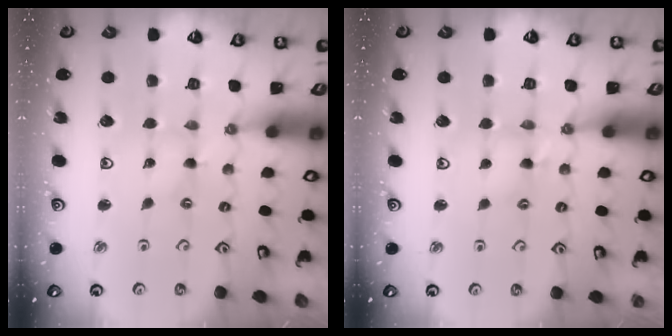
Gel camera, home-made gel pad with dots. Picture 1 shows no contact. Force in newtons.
{"total": 4.2, "press": 4.2, "slide": 0.4}